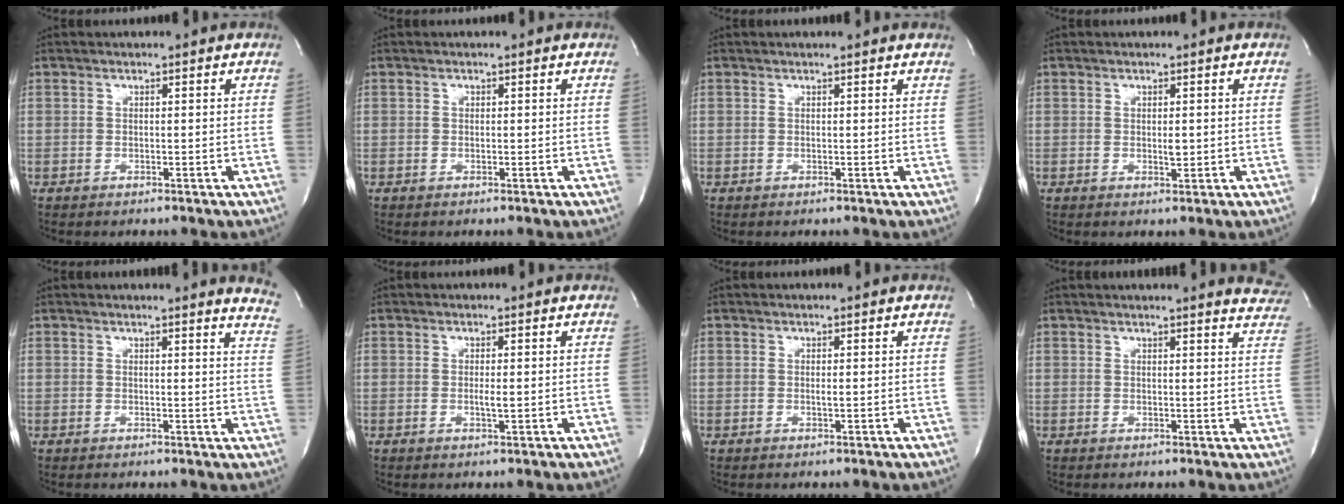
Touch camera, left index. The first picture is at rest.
{"total": 0.0}
{"total": 1.6, "force": [1.5, -0.2, 0.5], "torque": [-0.018, 0.003, 0.014]}
{"total": 1.2, "force": [0.1, 0.4, 1.2], "torque": [-0.020, -0.004, 0.003]}
{"total": 7.2, "force": [6.9, -0.5, 2.1], "torque": [-0.022, -0.058, 0.045]}
{"total": 1.3, "force": [-0.1, 0.1, 1.3], "torque": [-0.027, -0.004, -0.001]}
{"total": 0.5, "force": [0.0, 0.0, 0.5], "torque": [-0.014, -0.003, 0.000]}
{"total": 11.1, "force": [10.7, 1.2, 2.6], "torque": [-0.011, -0.043, 0.090]}